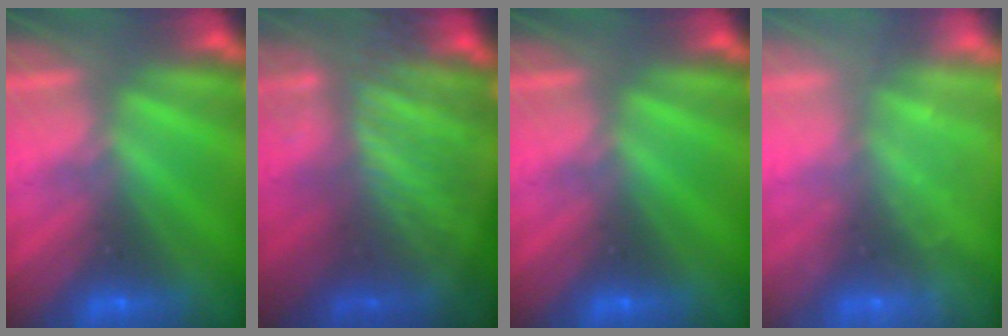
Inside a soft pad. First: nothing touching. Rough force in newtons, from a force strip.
{"total": 4.4}
{"total": 0.0}
{"total": 2.3}